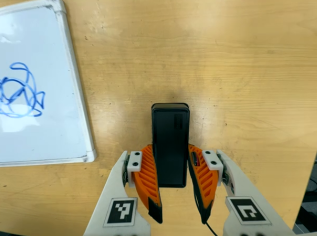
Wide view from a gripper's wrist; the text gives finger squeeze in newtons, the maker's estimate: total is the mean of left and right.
{"total": 7.6, "left": 5.2, "right": 10.1}